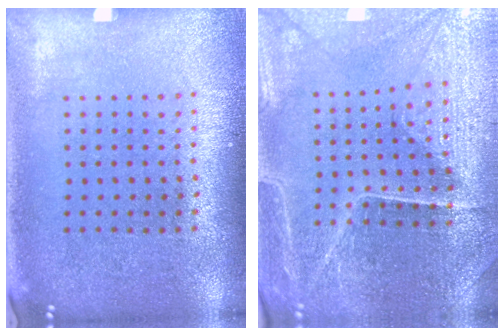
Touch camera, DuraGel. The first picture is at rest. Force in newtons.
{"total": 3.4, "press": 3.4, "slide": 0.3}